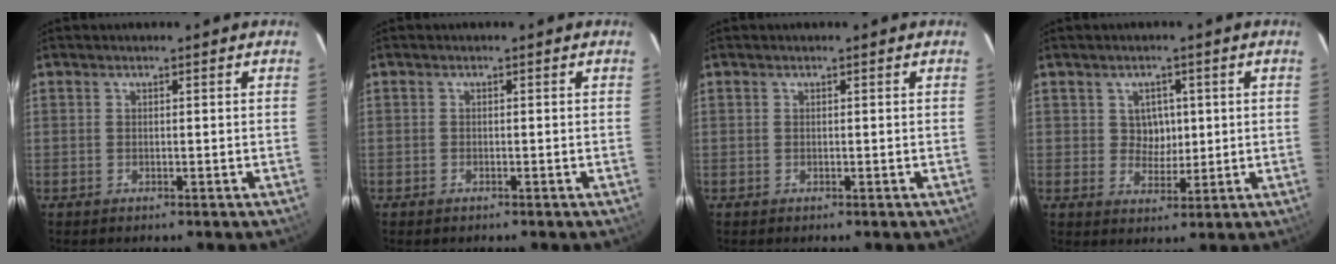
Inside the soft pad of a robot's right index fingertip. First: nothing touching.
{"total": 0.7, "force": [-0.6, 0.4, 0.1], "torque": [-0.004, -0.001, -0.011]}
{"total": 0.0}
{"total": 4.2, "force": [0.9, 3.8, 1.6], "torque": [-0.023, 0.009, 0.016]}